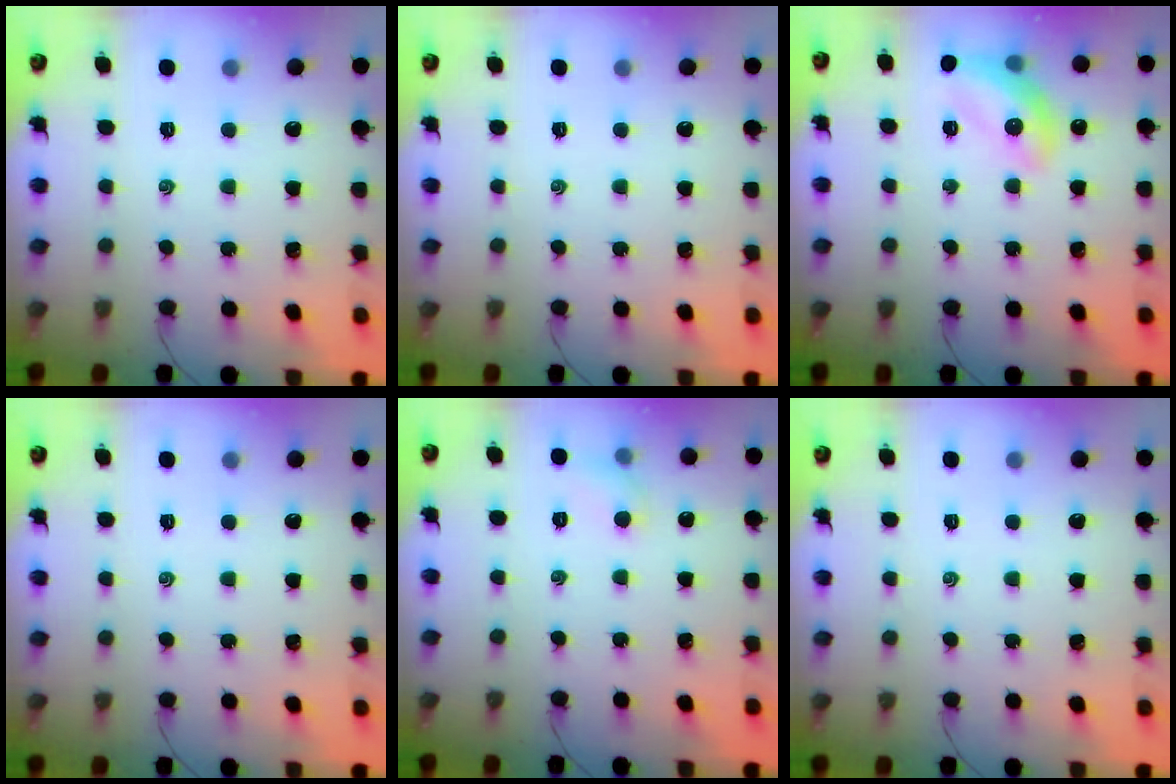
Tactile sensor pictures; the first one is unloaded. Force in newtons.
{"total": 0.0}
{"total": 11.6, "press": 11.5, "slide": 1.5}
{"total": 0.0}
{"total": 4.8, "press": 4.6, "slide": 1.2}
{"total": 0.0}